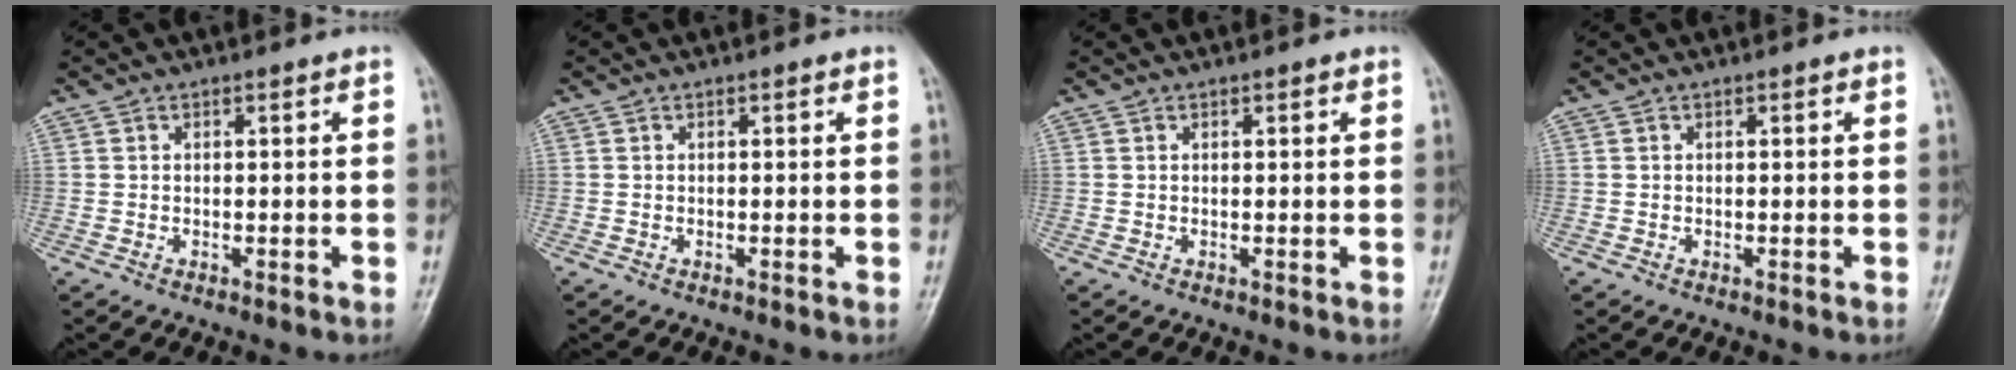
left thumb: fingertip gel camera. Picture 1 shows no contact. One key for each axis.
{"total": 0.0}
{"total": 0.5, "fx": 0.3, "fy": 0.2, "fz": 0.4, "tx": -0.006, "ty": -0.001, "tz": 0.003}
{"total": 0.0}